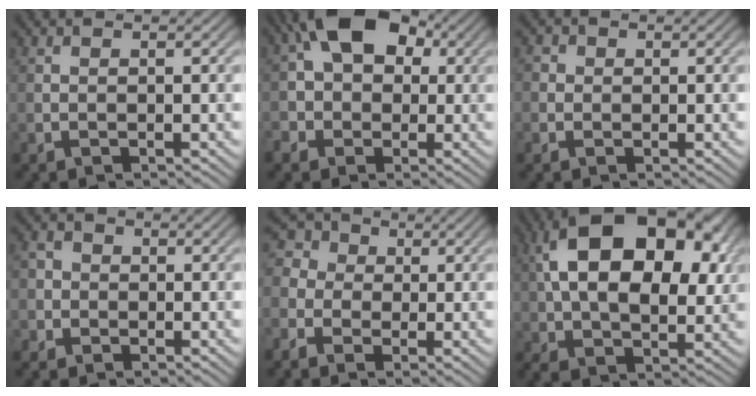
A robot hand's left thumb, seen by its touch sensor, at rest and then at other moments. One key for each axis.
{"total": 10.2, "fx": 1.7, "fy": 7.9, "fz": 6.2, "tx": -0.099, "ty": 0.027, "tz": 0.000}
{"total": 1.6, "fx": 0.2, "fy": 1.6, "fz": 0.4, "tx": -0.012, "ty": 0.003, "tz": -0.003}
{"total": 3.1, "fx": -0.7, "fy": 2.9, "fz": 0.8, "tx": -0.013, "ty": 0.007, "tz": -0.031}
{"total": 6.7, "fx": -0.3, "fy": 5.9, "fz": 3.2, "tx": -0.107, "ty": 0.010, "tz": -0.027}
{"total": 17.0, "fx": 4.4, "fy": 9.9, "fz": 13.1, "tx": -0.219, "ty": 0.027, "tz": 0.061}